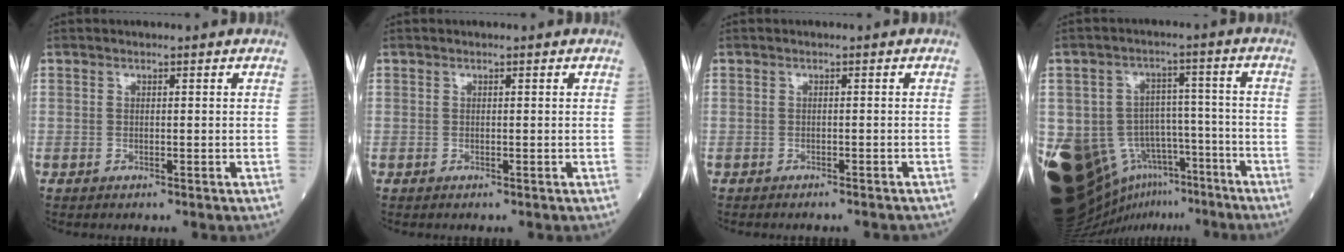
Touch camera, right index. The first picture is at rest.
{"total": 0.0}
{"total": 3.2, "force": [-3.1, 0.4, 1.0], "torque": [-0.014, -0.005, -0.037]}
{"total": 23.7, "force": [-13.3, 15.1, 12.5], "torque": [-0.298, 0.023, -0.196]}